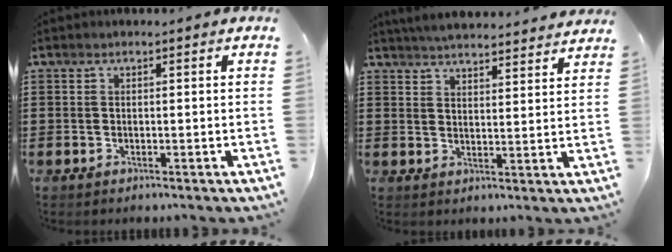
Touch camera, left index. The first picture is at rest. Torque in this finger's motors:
{"motor_torque": [1.39, 0.75, 0.03, 0.04]}